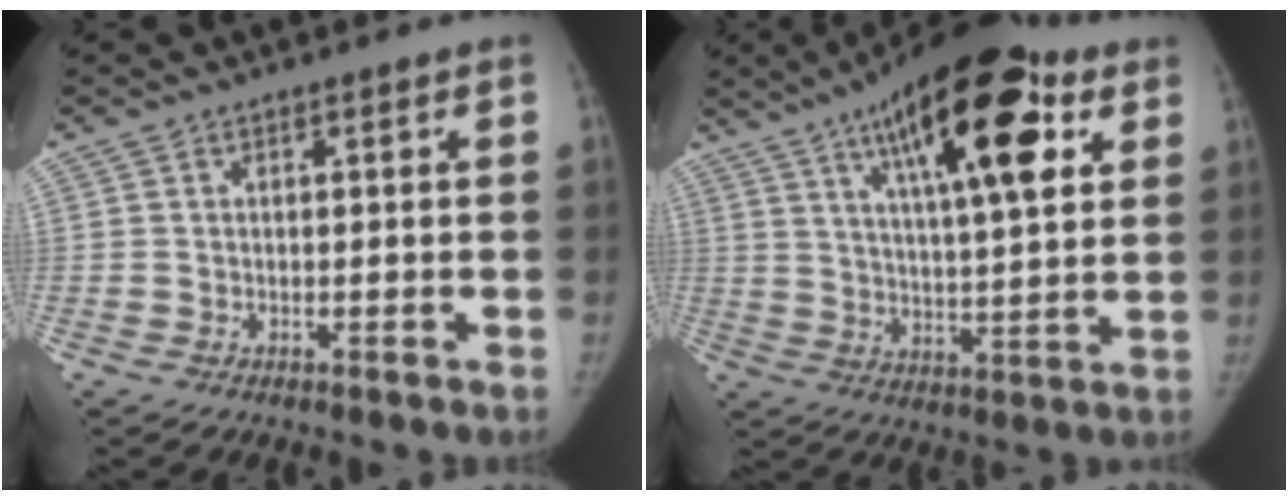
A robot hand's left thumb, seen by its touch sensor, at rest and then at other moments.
{"total": 21.9, "force": [10.1, 7.2, 18.0], "torque": [-0.250, -0.019, 0.154]}